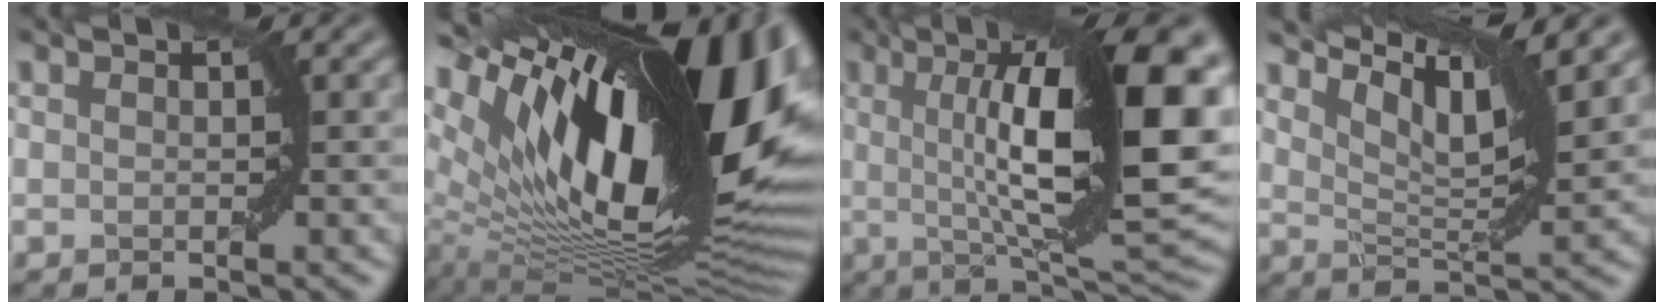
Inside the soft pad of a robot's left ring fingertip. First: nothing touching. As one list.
[{"total": 20.1, "force": [5.4, 8.2, 17.5], "torque": [-0.282, 0.012, 0.086]}, {"total": 15.8, "force": [2.4, 4.2, 15.0], "torque": [-0.204, 0.009, 0.031]}, {"total": 8.2, "force": [5.7, 1.4, 5.8], "torque": [-0.098, 0.008, 0.100]}]